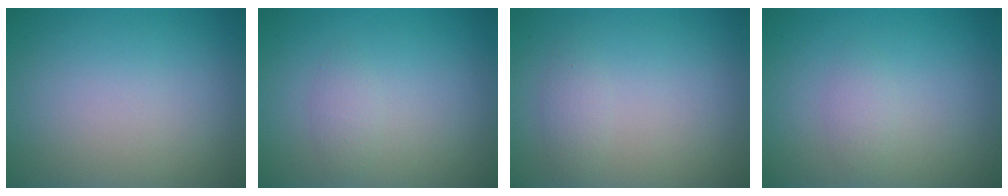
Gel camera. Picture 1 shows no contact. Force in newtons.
{"total": 1.1, "press": 1.1, "slide": 0.1}
{"total": 1.2, "press": 1.2, "slide": 0.1}
{"total": 1.2, "press": 1.2, "slide": 0.1}